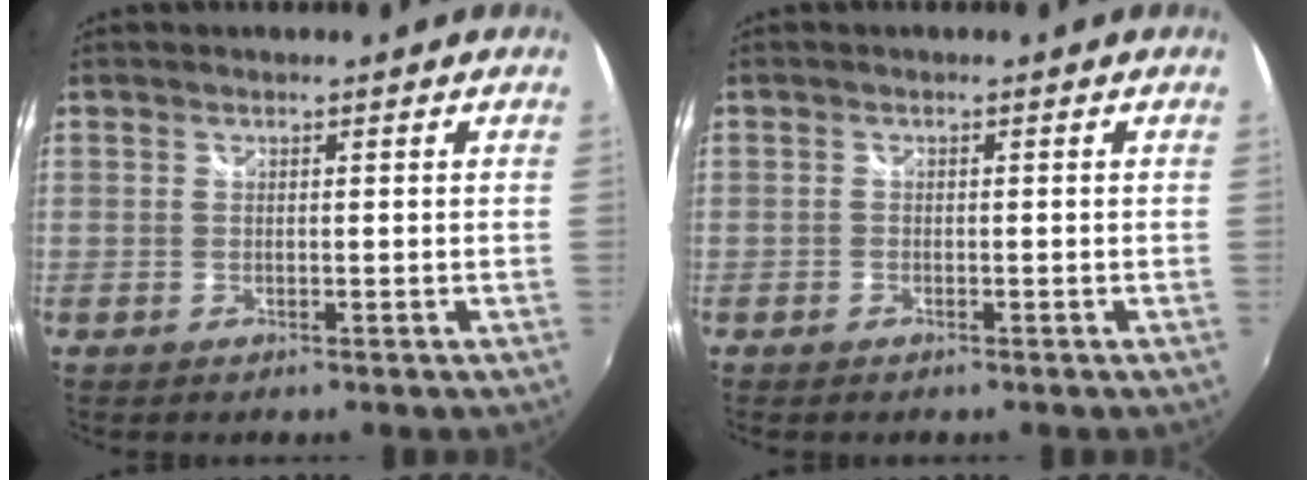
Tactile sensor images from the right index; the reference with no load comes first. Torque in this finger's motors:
{"motor_torque": [-0.29, 0.18, -0.22, -0.08]}